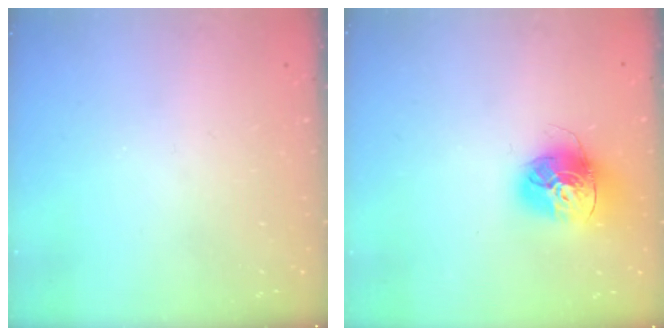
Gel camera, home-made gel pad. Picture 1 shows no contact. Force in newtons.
{"total": 15.7, "press": 15.6, "slide": 1.6}